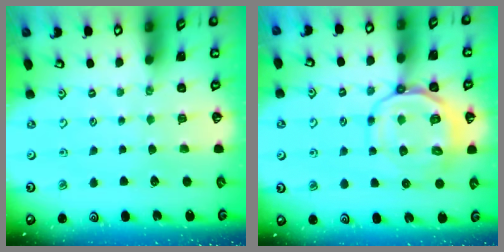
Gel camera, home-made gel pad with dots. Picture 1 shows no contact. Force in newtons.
{"total": 11.8, "press": 11.7, "slide": 1.8}